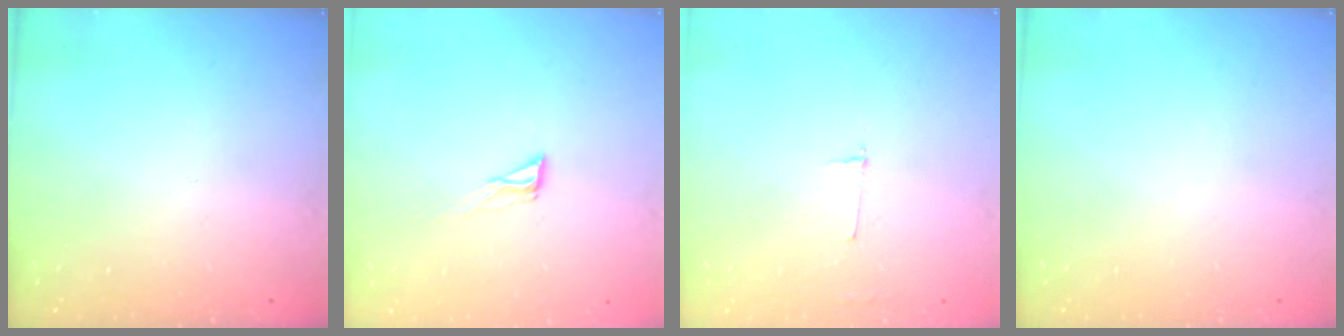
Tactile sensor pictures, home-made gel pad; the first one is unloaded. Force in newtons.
{"total": 4.3, "press": 4.2, "slide": 0.3}
{"total": 2.7, "press": 2.7, "slide": 0.3}
{"total": 0.0}